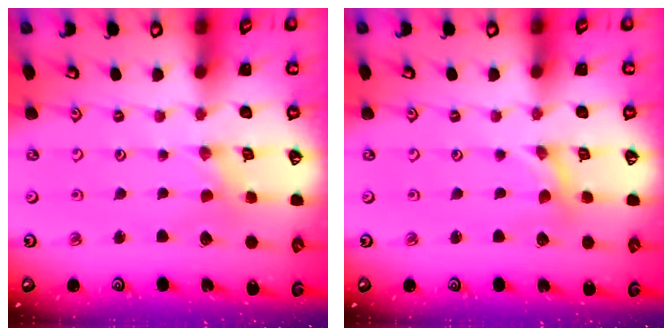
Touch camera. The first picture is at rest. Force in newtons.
{"total": 0.0}